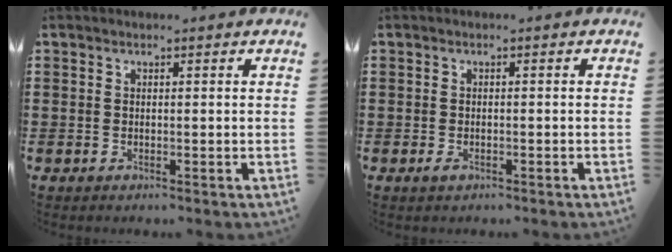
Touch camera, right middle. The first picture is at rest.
{"total": 0.7, "force": [-0.3, 0.4, 0.5], "torque": [-0.011, -0.003, -0.006]}